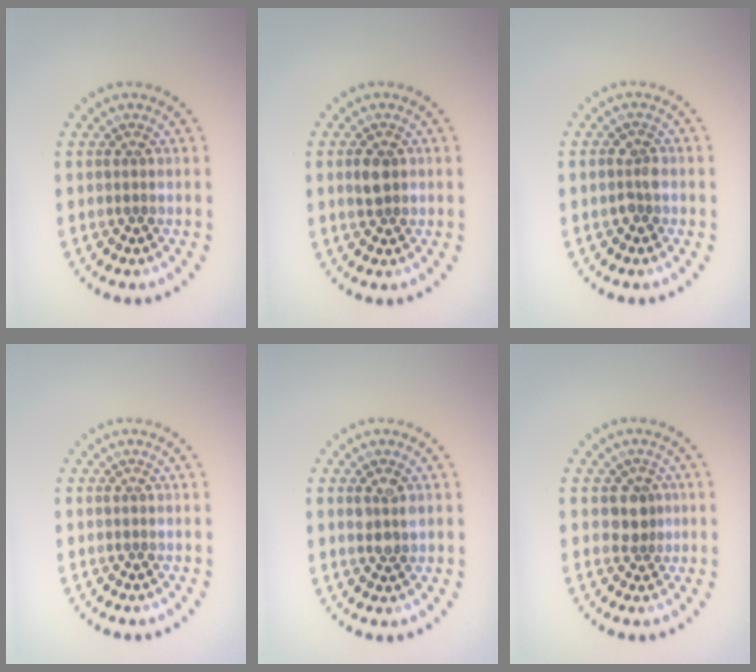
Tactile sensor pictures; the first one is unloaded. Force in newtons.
{"total": 1.7, "press": 1.7, "slide": 0.2}
{"total": 1.1, "press": 1.1, "slide": 0.3}
{"total": 0.0}
{"total": 2.1, "press": 2.0, "slide": 0.4}
{"total": 2.1, "press": 1.7, "slide": 1.1}